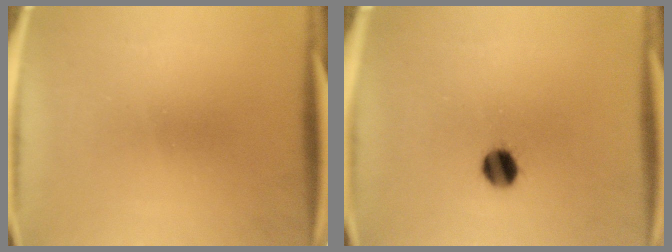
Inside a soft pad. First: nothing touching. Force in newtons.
{"total": 5.3}